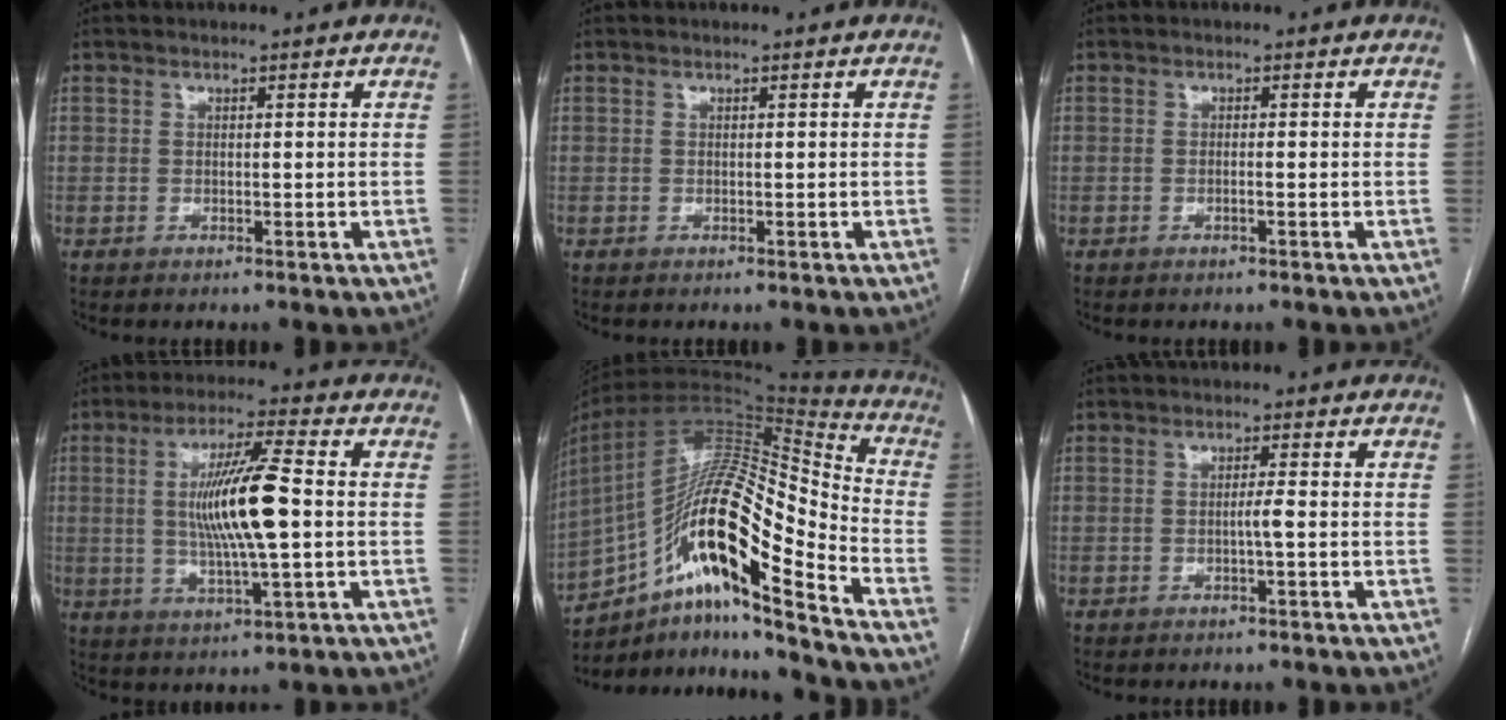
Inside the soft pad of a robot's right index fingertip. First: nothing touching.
{"total": 0.0}
{"total": 0.6, "force": [-0.3, 0.0, 0.6], "torque": [-0.012, 0.001, -0.003]}
{"total": 11.9, "force": [0.3, 0.9, 11.8], "torque": [-0.220, 0.002, 0.005]}
{"total": 22.6, "force": [-12.5, 3.5, 18.5], "torque": [-0.331, 0.019, -0.218]}
{"total": 1.5, "force": [-0.4, -0.3, 1.4], "torque": [-0.024, 0.001, -0.008]}